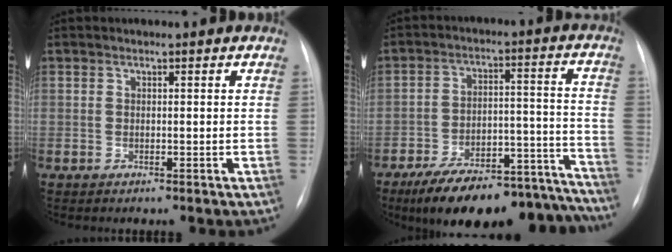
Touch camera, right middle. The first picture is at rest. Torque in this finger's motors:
{"motor_torque": [1.09, -1.04, 0.90, 0.21]}